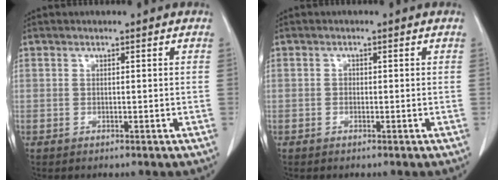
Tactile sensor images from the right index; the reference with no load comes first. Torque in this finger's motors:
{"motor_torque": [0.06, -0.06, 0.00, 0.00]}